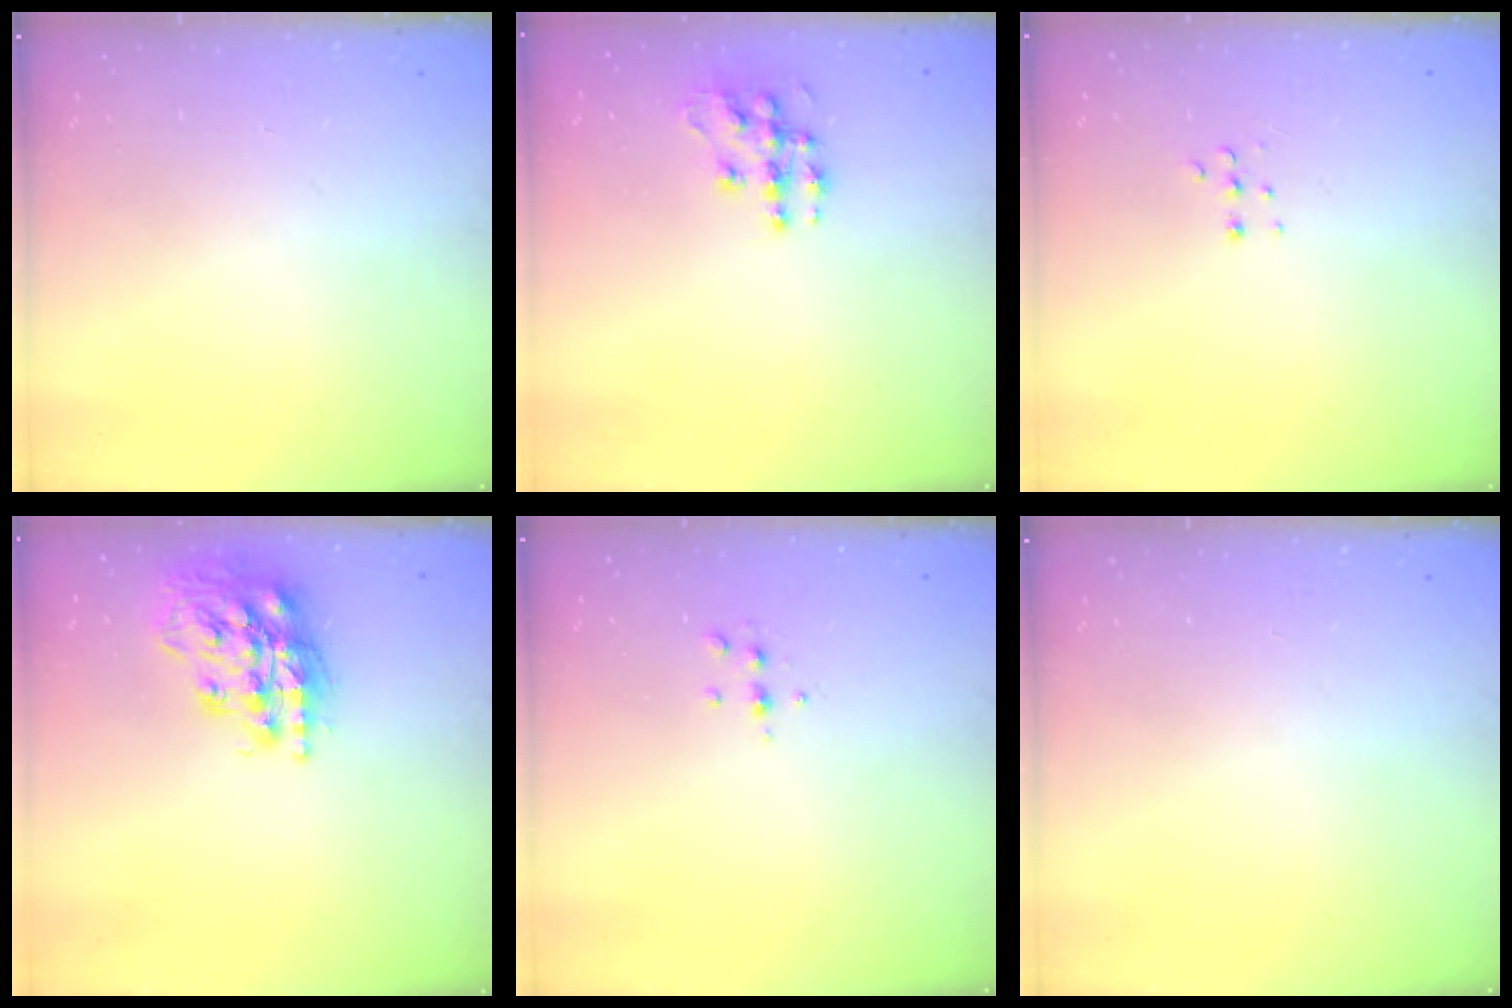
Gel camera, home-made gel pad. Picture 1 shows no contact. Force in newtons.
{"total": 10.6, "press": 10.6, "slide": 0.6}
{"total": 3.8, "press": 3.7, "slide": 0.9}
{"total": 17.9, "press": 17.8, "slide": 1.9}
{"total": 5.3, "press": 5.2, "slide": 1.0}
{"total": 0.0}